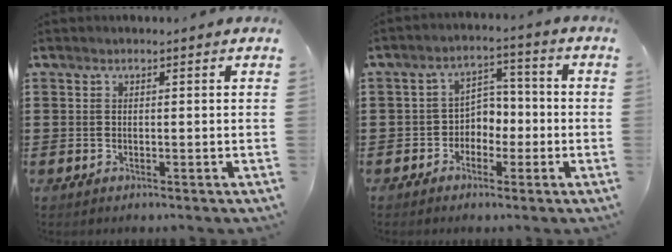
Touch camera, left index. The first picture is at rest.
{"total": 4.1, "force": [-1.8, 3.4, 1.5], "torque": [-0.041, 0.013, -0.041]}